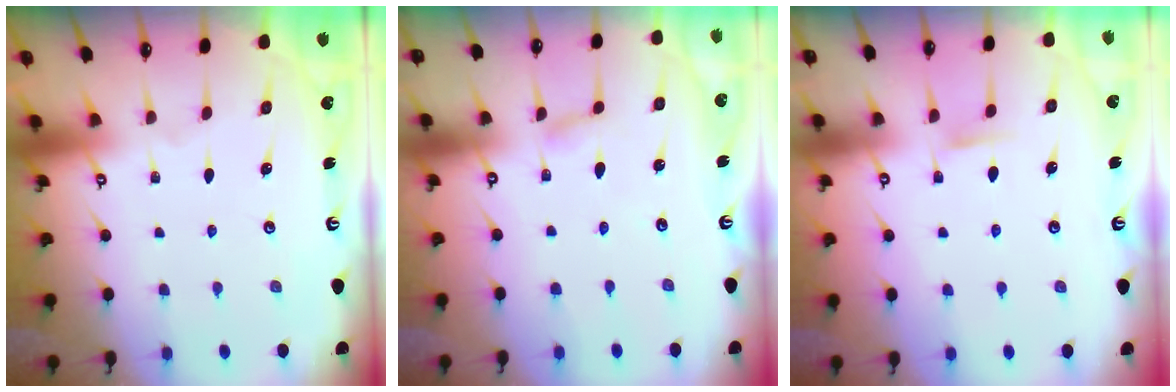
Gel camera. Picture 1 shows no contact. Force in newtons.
{"total": 1.8, "press": 1.7, "slide": 0.1}
{"total": 4.8, "press": 4.8, "slide": 0.8}